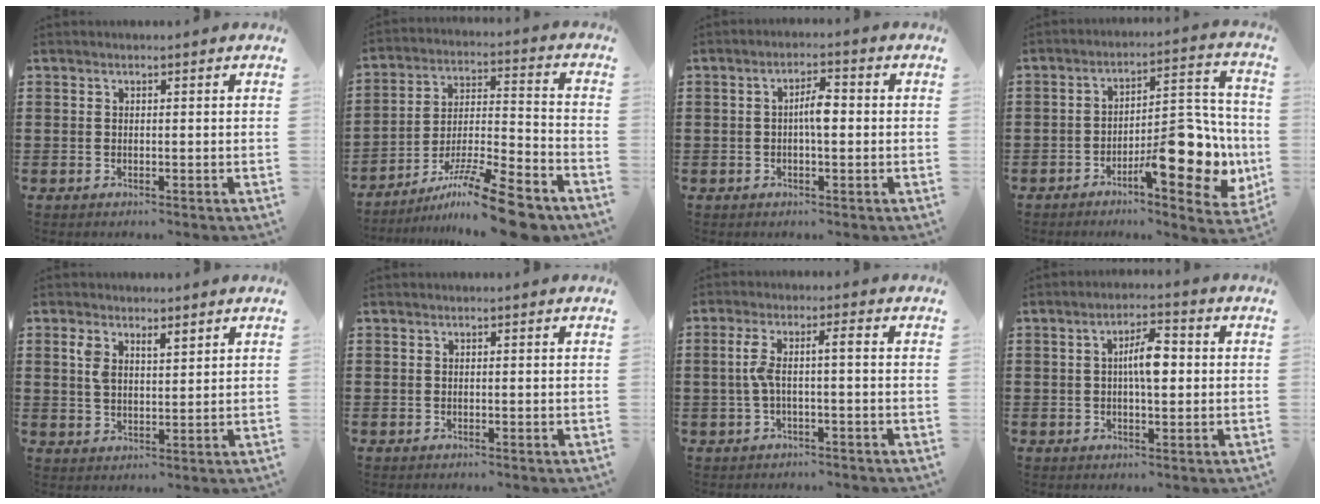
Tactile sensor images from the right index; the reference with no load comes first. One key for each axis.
{"total": 13.3, "fx": -10.4, "fy": 1.1, "fz": 8.2, "tx": -0.123, "ty": 0.036, "tz": -0.191}
{"total": 3.9, "fx": -0.2, "fy": 1.2, "fz": 3.7, "tx": -0.066, "ty": 0.005, "tz": -0.006}
{"total": 11.8, "fx": -5.1, "fy": 4.2, "fz": 9.7, "tx": -0.112, "ty": 0.002, "tz": -0.091}
{"total": 3.6, "fx": 2.1, "fy": 1.6, "fz": 2.5, "tx": -0.055, "ty": 0.007, "tz": 0.037}
{"total": 0.0}
{"total": 4.2, "fx": -0.5, "fy": 0.6, "fz": 4.1, "tx": -0.093, "ty": 0.000, "tz": -0.018}
{"total": 5.6, "fx": 0.4, "fy": 1.9, "fz": 5.2, "tx": -0.083, "ty": 0.002, "tz": 0.001}